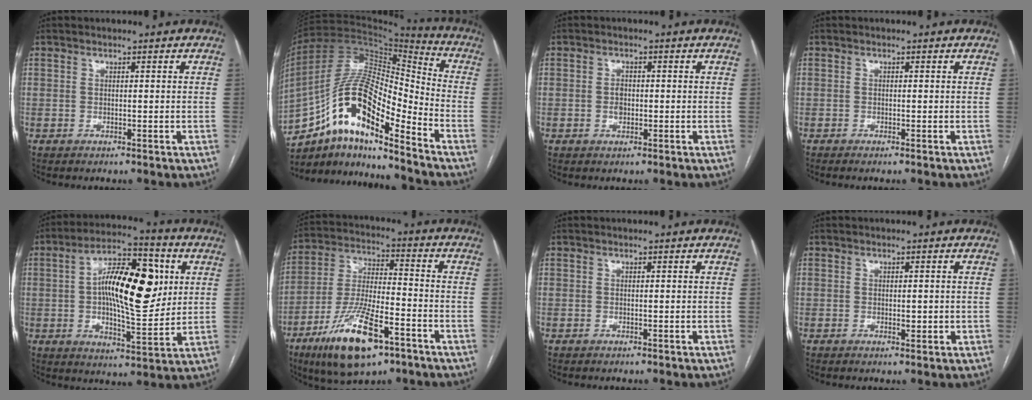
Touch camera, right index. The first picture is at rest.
{"total": 17.0, "force": [-10.0, 4.4, 13.0], "torque": [-0.250, 0.033, -0.172]}
{"total": 1.8, "force": [-0.2, 1.3, 1.2], "torque": [-0.020, 0.002, -0.002]}
{"total": 0.7, "force": [-0.5, -0.2, 0.4], "torque": [-0.010, 0.000, -0.010]}
{"total": 17.0, "force": [2.9, 5.6, 15.8], "torque": [-0.264, 0.024, 0.045]}
{"total": 16.2, "force": [-8.9, 4.5, 12.8], "torque": [-0.262, -0.019, -0.155]}
{"total": 0.0}
{"total": 1.5, "force": [-0.1, 0.8, 1.2], "torque": [-0.016, -0.002, 0.002]}